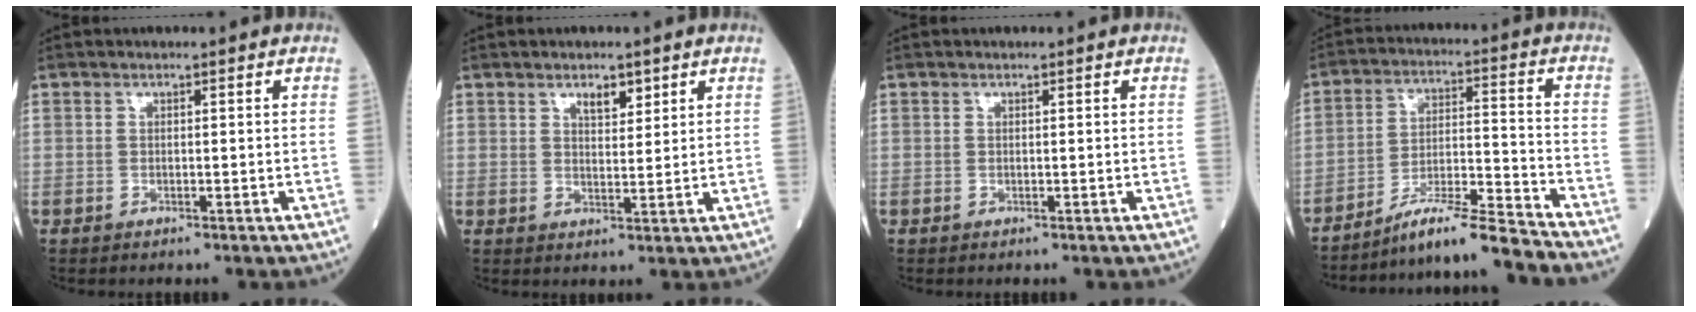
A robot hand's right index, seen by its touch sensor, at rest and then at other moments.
{"total": 3.1, "force": [2.1, 1.3, 2.0], "torque": [-0.029, -0.003, 0.036]}
{"total": 0.0}
{"total": 11.0, "force": [-10.1, -2.1, 4.0], "torque": [-0.057, 0.009, -0.177]}